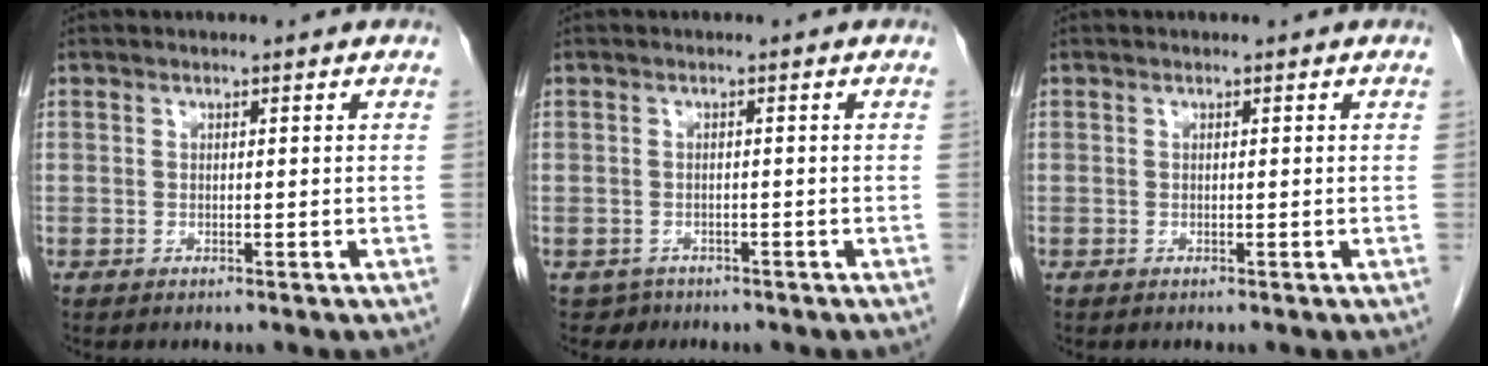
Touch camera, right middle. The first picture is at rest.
{"total": 2.0, "force": [-1.3, 1.5, -0.2], "torque": [-0.003, 0.006, -0.021]}
{"total": 0.0}